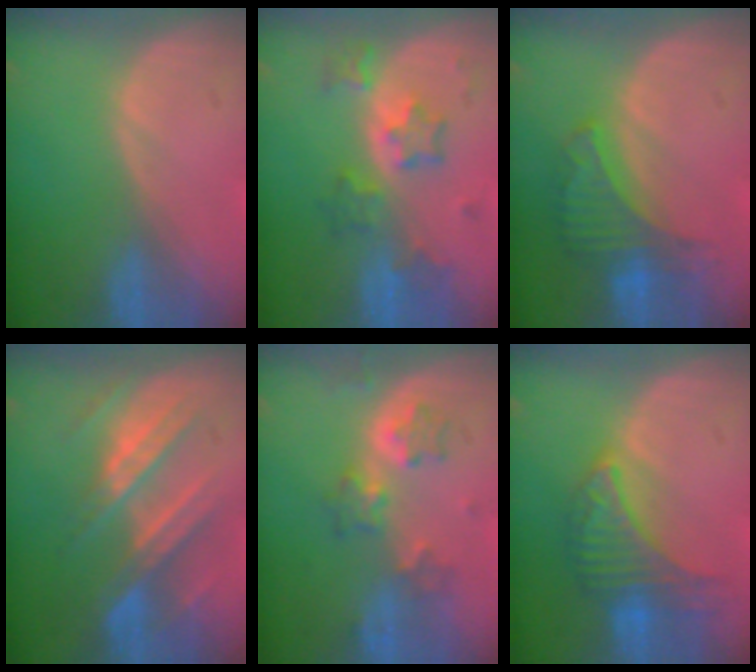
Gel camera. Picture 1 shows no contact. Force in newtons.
{"total": 6.1, "press": 5.9, "slide": 1.6}
{"total": 6.5, "press": 6.1, "slide": 2.3}
{"total": 8.8, "press": 7.9, "slide": 3.7}
{"total": 5.3, "press": 5.2, "slide": 0.9}
{"total": 7.2, "press": 7.2, "slide": 0.2}